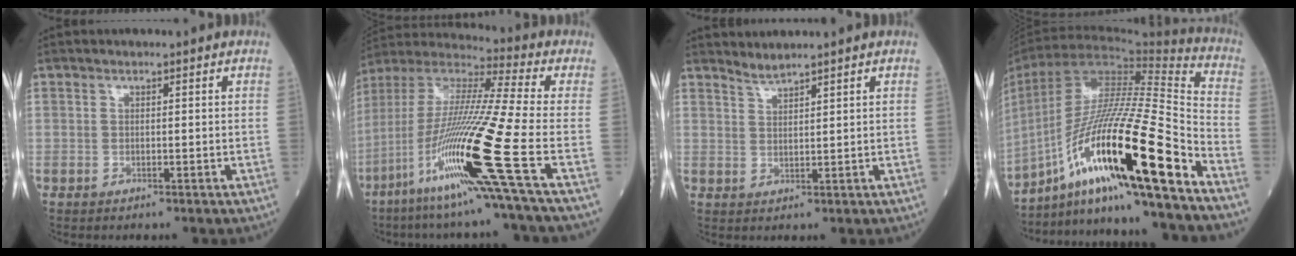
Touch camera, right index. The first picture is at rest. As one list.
[{"total": 22.6, "force": [-9.1, -1.8, 20.6], "torque": [-0.425, -0.040, -0.181]}, {"total": 1.9, "force": [1.8, -0.6, 0.1], "torque": [-0.006, -0.005, 0.042]}, {"total": 25.6, "force": [-14.0, 0.8, 21.5], "torque": [-0.389, -0.021, -0.248]}]